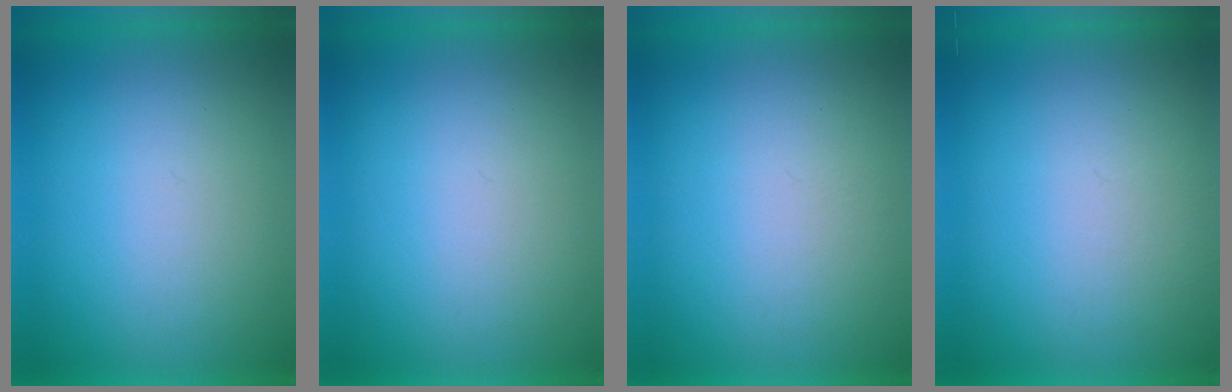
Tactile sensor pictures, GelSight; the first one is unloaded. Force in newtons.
{"total": 0.0}
{"total": 1.2}
{"total": 1.5}